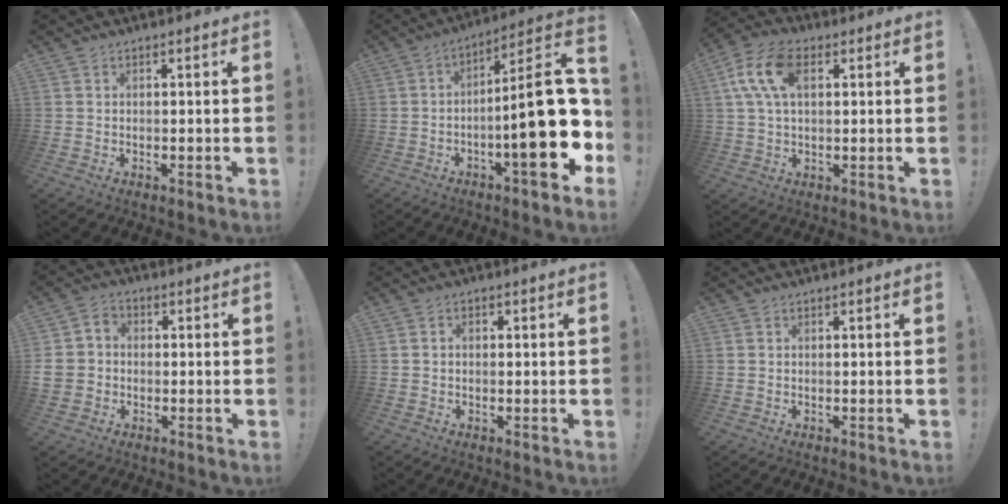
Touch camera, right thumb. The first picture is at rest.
{"total": 22.2, "force": [-2.9, 5.6, 21.2], "torque": [-0.304, 0.013, -0.040]}
{"total": 12.6, "force": [3.4, 7.2, 9.7], "torque": [-0.188, 0.007, 0.064]}
{"total": 6.2, "force": [-1.9, 5.5, 2.4], "torque": [-0.047, 0.019, -0.033]}
{"total": 1.4, "force": [-0.6, 1.0, 0.7], "torque": [-0.005, 0.003, -0.014]}
{"total": 0.0}